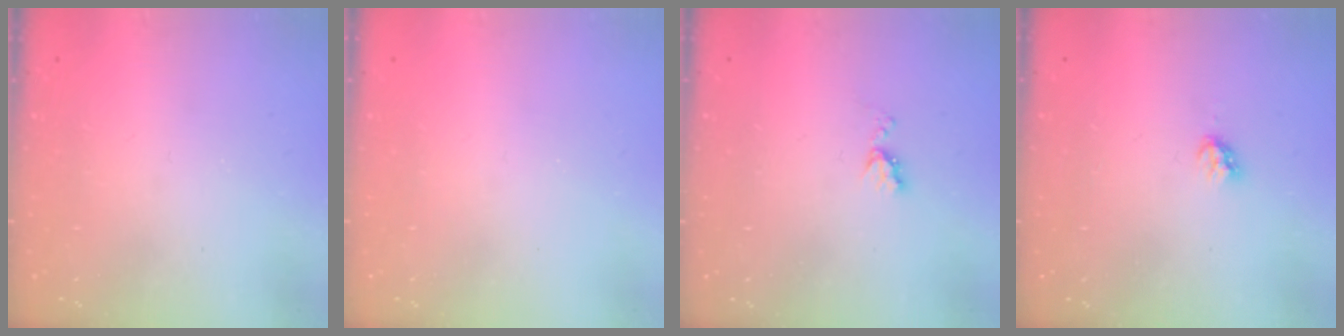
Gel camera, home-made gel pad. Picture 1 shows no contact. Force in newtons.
{"total": 0.0}
{"total": 5.1, "press": 5.1, "slide": 0.5}
{"total": 2.8, "press": 2.8, "slide": 0.2}